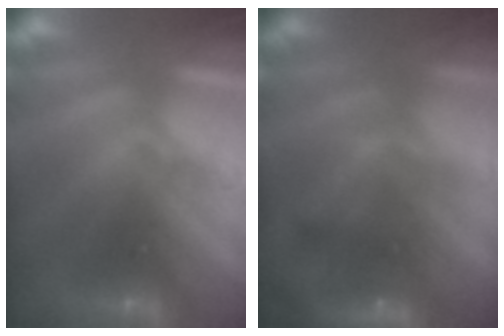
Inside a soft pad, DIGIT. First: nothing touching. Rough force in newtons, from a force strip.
{"total": 10.5}